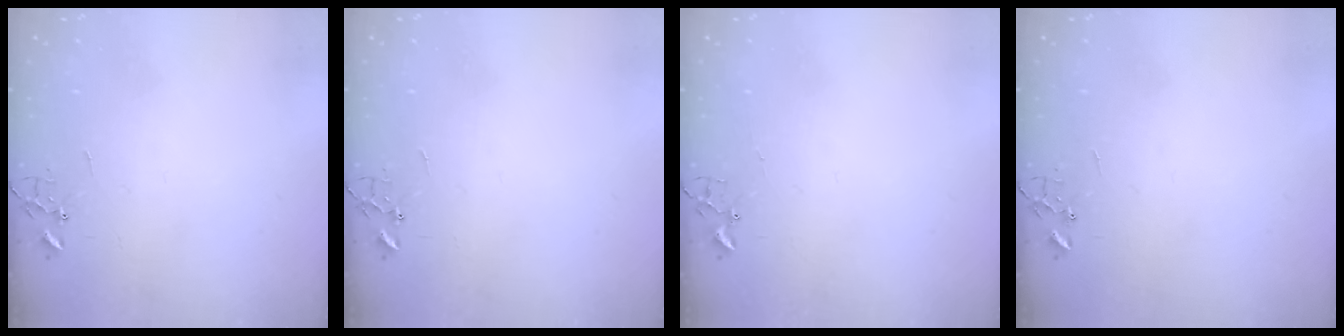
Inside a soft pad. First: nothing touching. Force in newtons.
{"total": 0.0}
{"total": 1.7, "press": 1.6, "slide": 0.2}
{"total": 0.0}